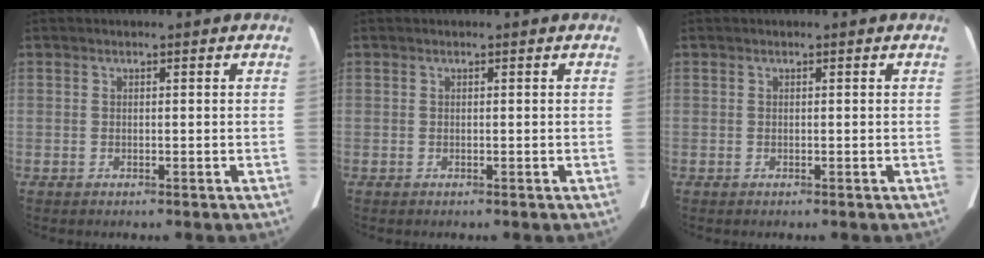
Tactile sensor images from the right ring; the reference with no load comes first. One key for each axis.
{"total": 0.0}
{"total": 0.0}